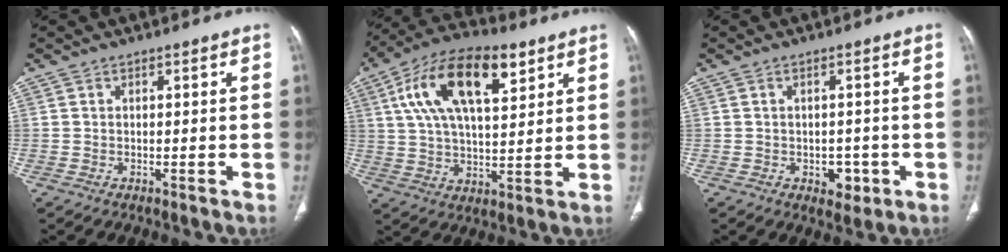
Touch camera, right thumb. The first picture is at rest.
{"total": 18.6, "force": [7.8, 8.5, 14.7], "torque": [-0.247, -0.002, 0.134]}
{"total": 3.9, "force": [-1.3, 2.7, 2.4], "torque": [-0.013, 0.003, -0.011]}